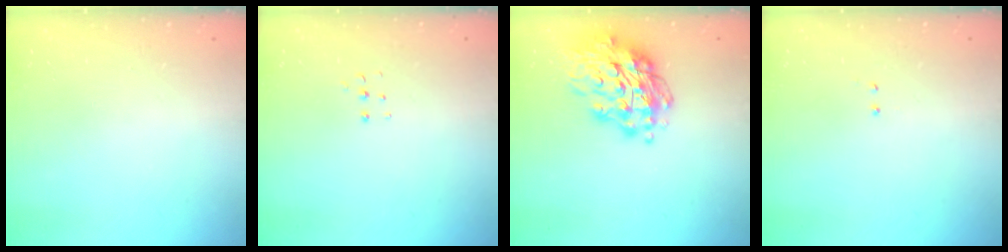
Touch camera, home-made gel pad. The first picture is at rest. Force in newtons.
{"total": 4.0, "press": 4.0, "slide": 0.5}
{"total": 18.9, "press": 18.8, "slide": 2.2}
{"total": 0.5, "press": 0.5, "slide": 0.3}